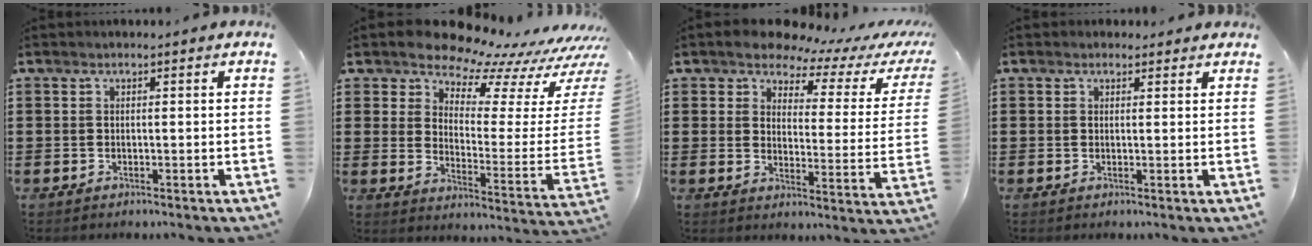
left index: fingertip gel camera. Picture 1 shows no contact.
{"total": 9.5, "force": [9.1, 1.9, 2.2], "torque": [-0.070, -0.085, 0.156]}
{"total": 5.5, "force": [5.0, 1.9, 1.4], "torque": [-0.052, -0.032, 0.083]}
{"total": 1.3, "force": [1.1, 0.7, 0.2], "torque": [-0.007, 0.006, 0.020]}